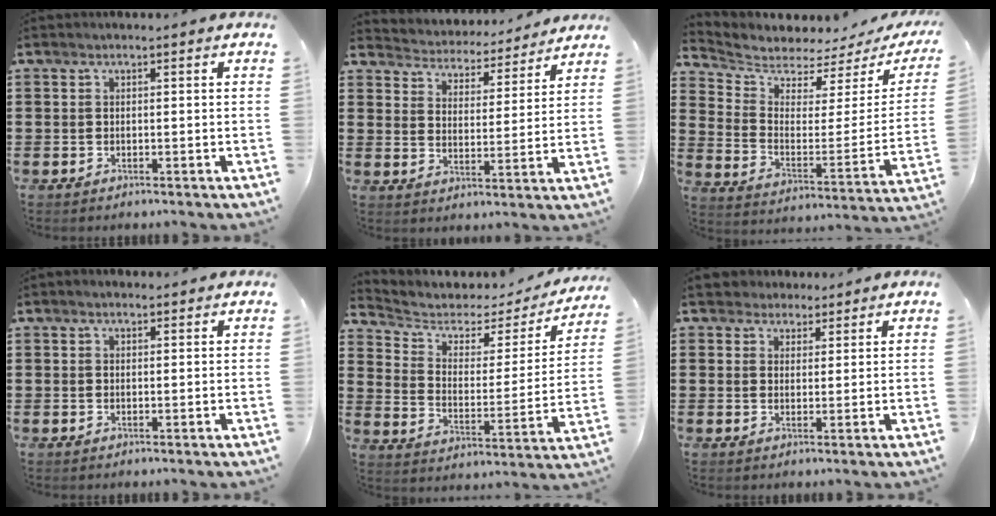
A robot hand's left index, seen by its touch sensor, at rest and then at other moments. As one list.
[{"total": 4.4, "force": [4.3, 0.2, -0.3], "torque": [-0.023, -0.039, 0.071]}, {"total": 4.2, "force": [4.0, 1.2, 0.0], "torque": [-0.036, -0.041, 0.066]}, {"total": 0.8, "force": [0.7, 0.3, 0.2], "torque": [-0.005, 0.002, 0.014]}, {"total": 4.0, "force": [2.9, 2.4, 1.3], "torque": [-0.051, -0.018, 0.045]}, {"total": 3.3, "force": [2.6, 2.0, 0.1], "torque": [-0.016, 0.009, 0.050]}]